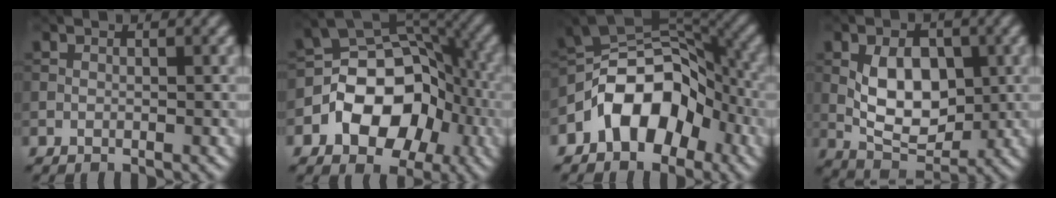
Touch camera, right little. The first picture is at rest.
{"total": 9.7, "force": [-3.5, 6.7, 6.1], "torque": [-0.087, 0.004, -0.068]}
{"total": 8.8, "force": [-4.5, 5.3, 5.4], "torque": [-0.075, 0.017, -0.099]}
{"total": 6.2, "force": [-0.2, 3.8, 4.9], "torque": [-0.087, -0.007, -0.005]}